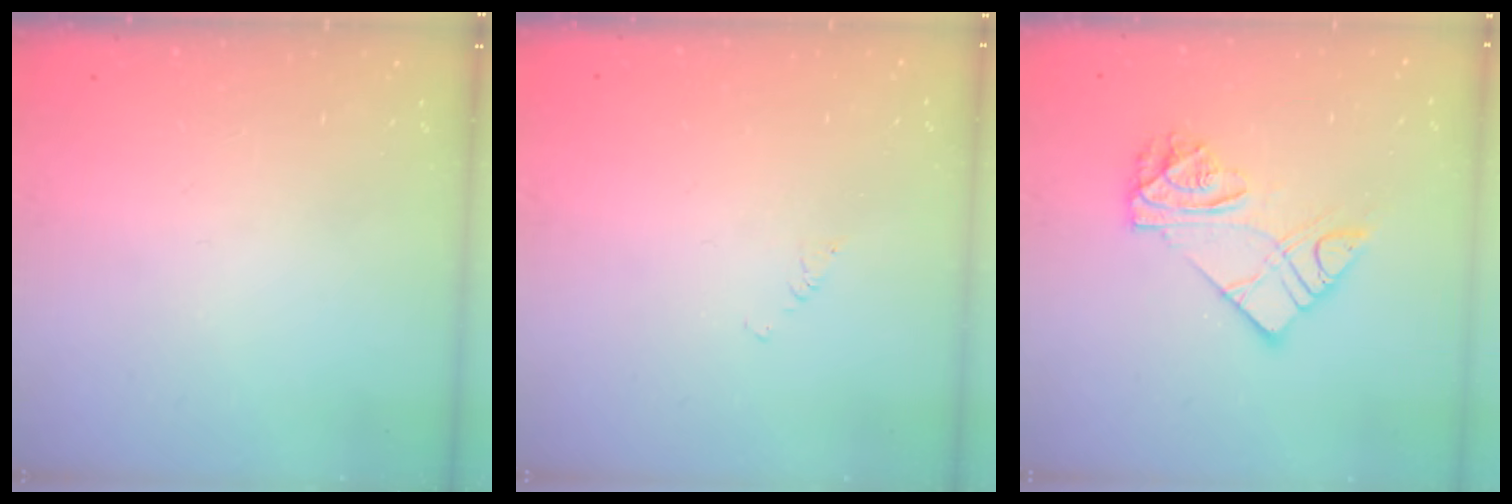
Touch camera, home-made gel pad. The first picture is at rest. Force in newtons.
{"total": 2.0, "press": 2.0, "slide": 0.3}
{"total": 12.4, "press": 12.3, "slide": 1.3}